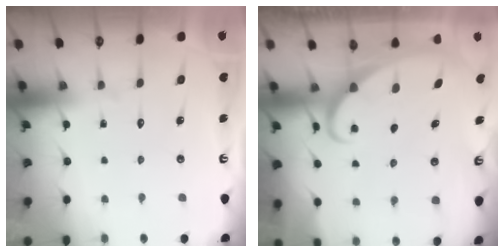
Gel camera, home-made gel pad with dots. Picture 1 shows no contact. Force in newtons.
{"total": 2.4, "press": 2.3, "slide": 0.3}